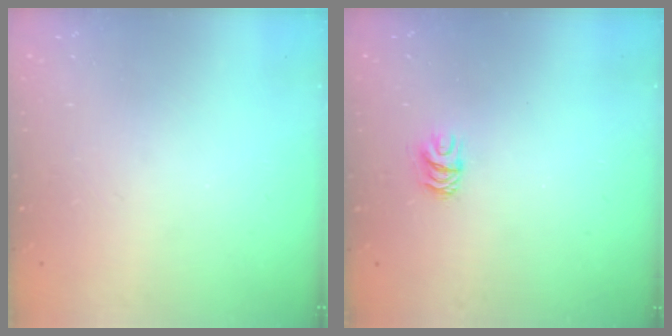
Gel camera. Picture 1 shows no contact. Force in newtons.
{"total": 5.2, "press": 5.2, "slide": 0.5}